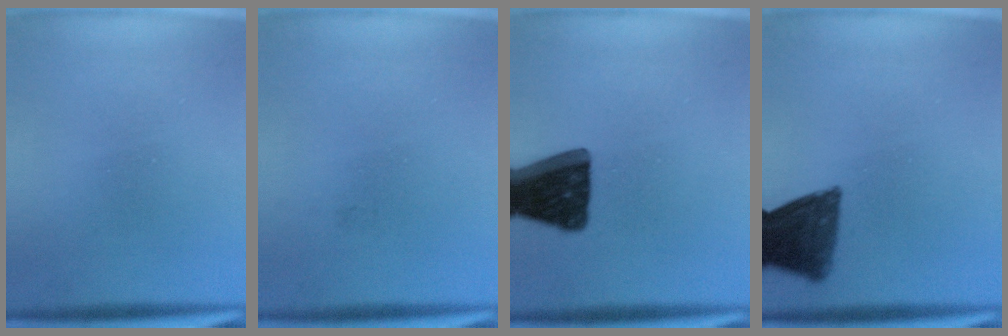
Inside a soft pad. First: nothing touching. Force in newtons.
{"total": 0.7}
{"total": 17.1}
{"total": 12.0}